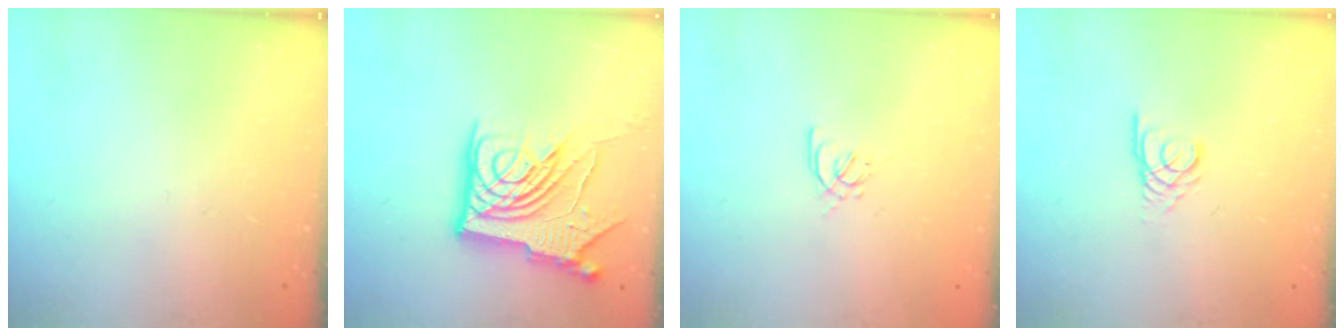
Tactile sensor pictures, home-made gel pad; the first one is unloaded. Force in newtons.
{"total": 16.5, "press": 16.4, "slide": 1.7}
{"total": 2.4, "press": 2.4, "slide": 0.6}
{"total": 2.5, "press": 2.5, "slide": 0.2}